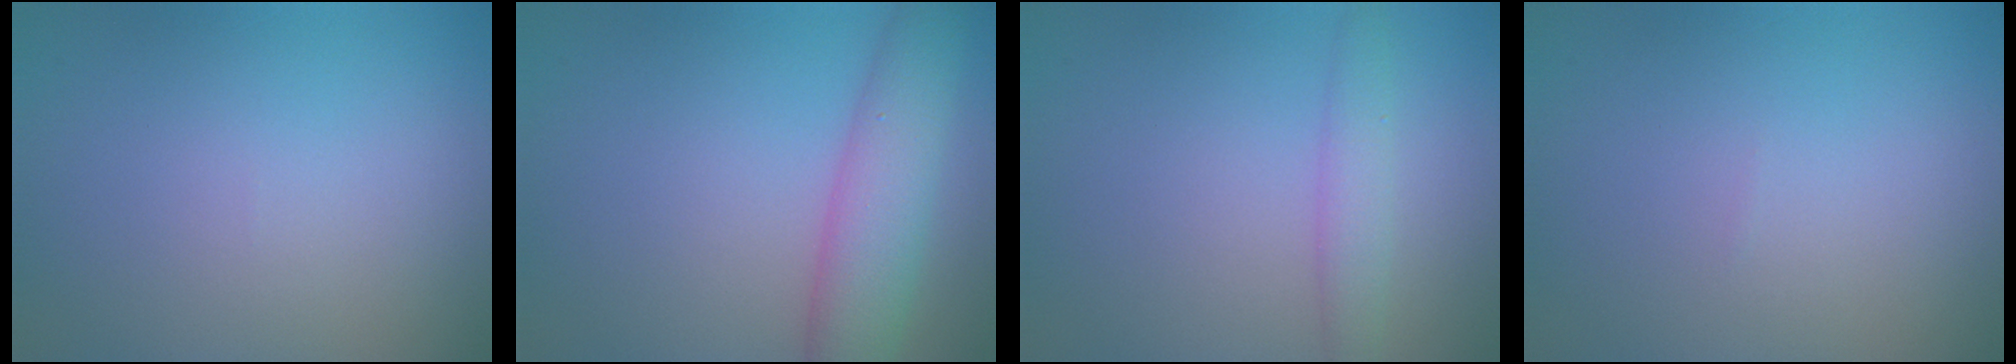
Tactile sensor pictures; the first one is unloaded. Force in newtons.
{"total": 5.7, "press": 5.7, "slide": 0.2}
{"total": 2.2, "press": 2.2, "slide": 0.1}
{"total": 0.0}